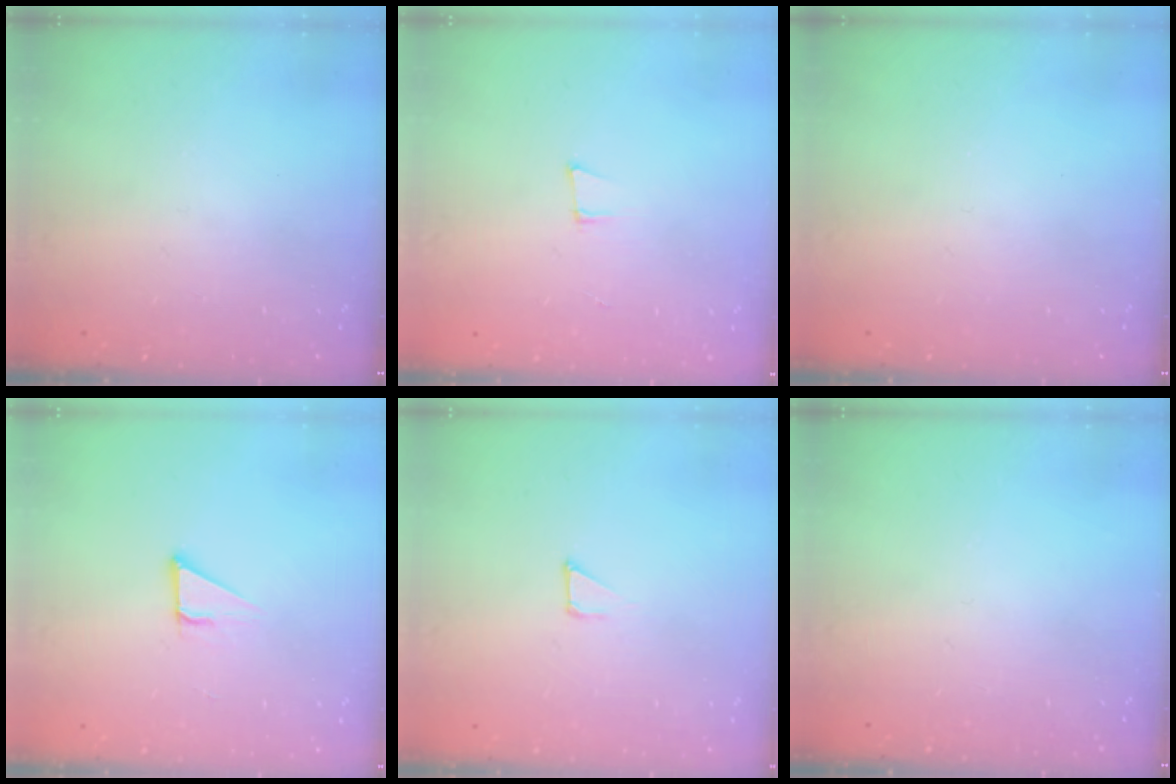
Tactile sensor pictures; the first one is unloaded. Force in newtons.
{"total": 5.0, "press": 4.1, "slide": 2.9}
{"total": 0.0}
{"total": 2.8, "press": 2.8, "slide": 0.2}
{"total": 1.2, "press": 1.2, "slide": 0.0}
{"total": 0.0}